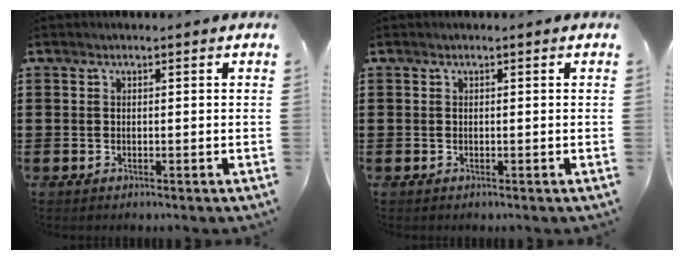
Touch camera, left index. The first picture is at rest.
{"total": 0.0}